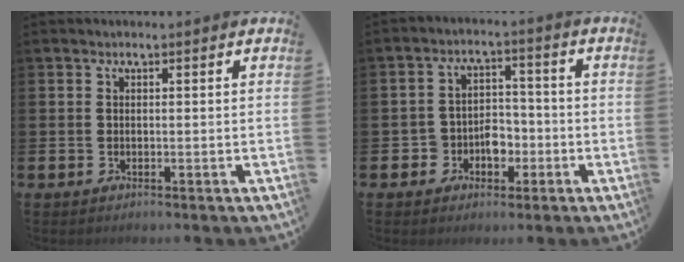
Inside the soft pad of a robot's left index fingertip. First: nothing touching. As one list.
[{"total": 4.4, "force": [-2.1, 3.5, 1.7], "torque": [-0.035, 0.006, -0.046]}]